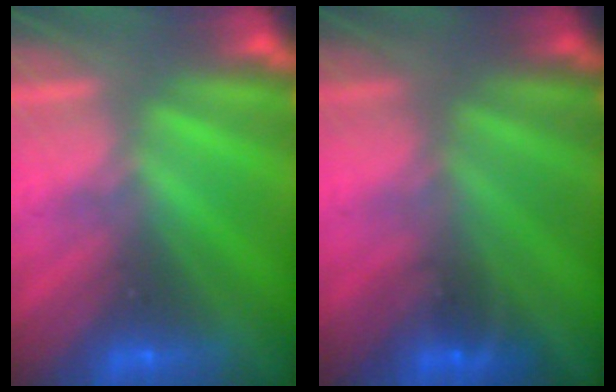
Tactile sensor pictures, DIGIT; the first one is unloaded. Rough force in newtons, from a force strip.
{"total": 1.3}